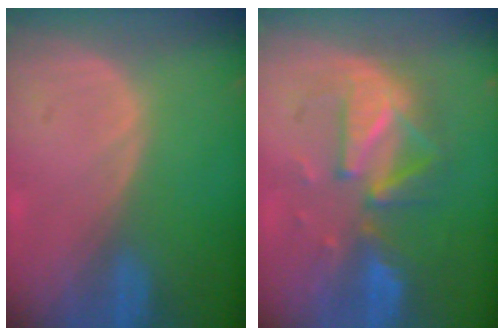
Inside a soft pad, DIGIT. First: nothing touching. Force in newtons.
{"total": 8.4, "press": 8.4, "slide": 0.9}